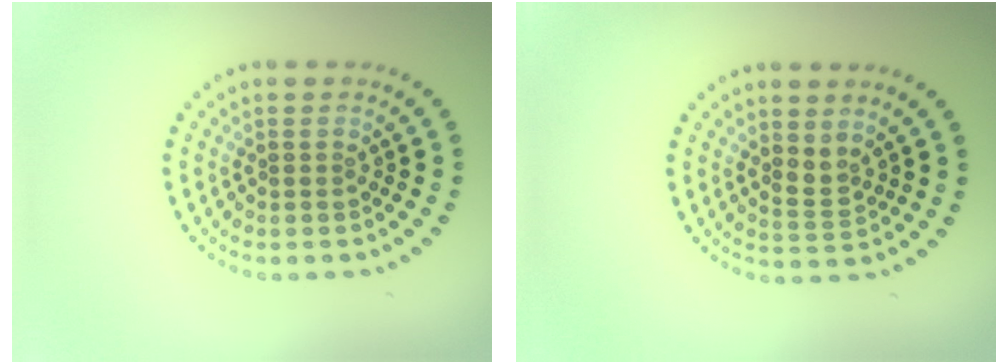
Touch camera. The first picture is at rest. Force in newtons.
{"total": 1.5, "press": 1.2, "slide": 0.9}